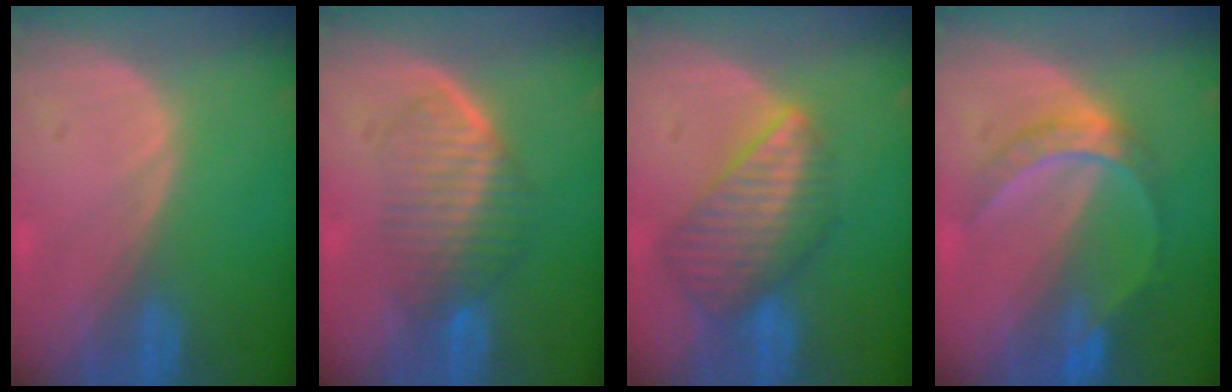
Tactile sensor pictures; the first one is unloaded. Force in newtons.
{"total": 6.3, "press": 6.2, "slide": 1.1}
{"total": 8.2, "press": 7.3, "slide": 3.7}
{"total": 6.2, "press": 5.5, "slide": 2.7}